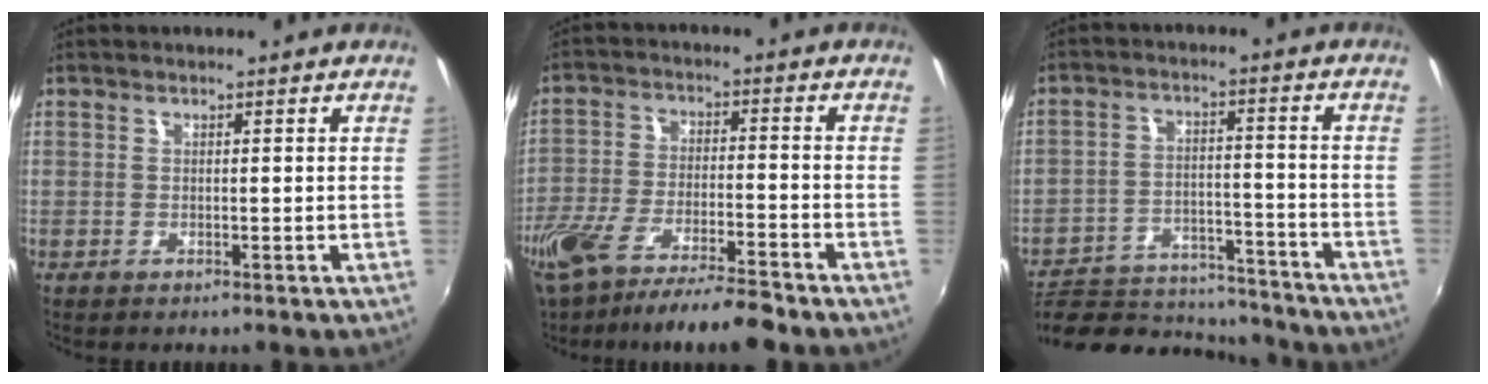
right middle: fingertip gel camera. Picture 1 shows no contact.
{"total": 13.9, "force": [-11.2, 2.2, 7.9], "torque": [-0.170, -0.031, -0.195]}
{"total": 19.0, "force": [-16.8, 6.6, 6.0], "torque": [-0.127, 0.010, -0.229]}